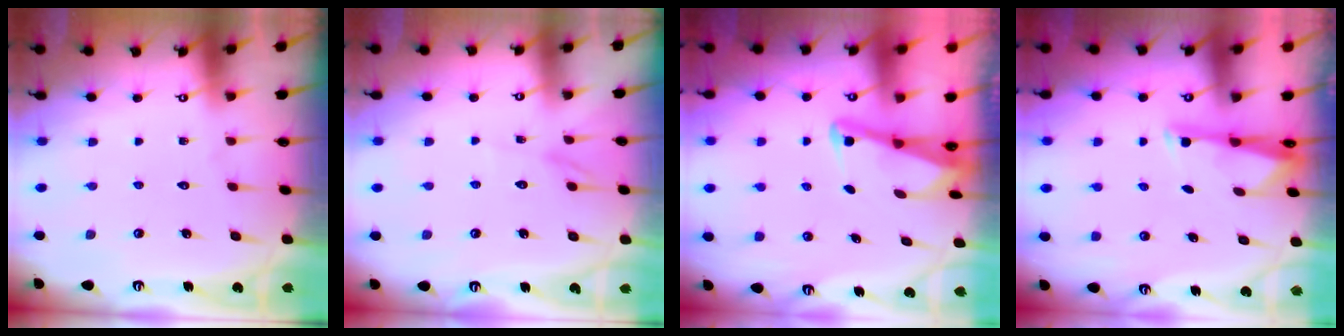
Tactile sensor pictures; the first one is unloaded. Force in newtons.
{"total": 2.4, "press": 2.4, "slide": 0.3}
{"total": 2.9, "press": 2.9, "slide": 0.4}
{"total": 2.9, "press": 2.9, "slide": 0.6}